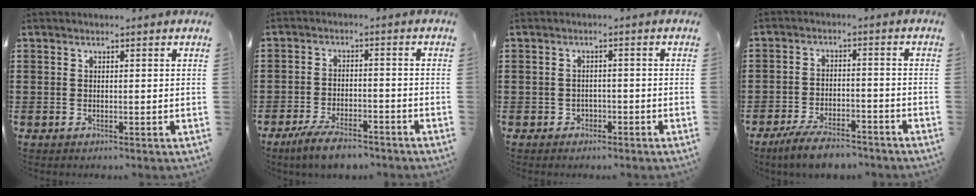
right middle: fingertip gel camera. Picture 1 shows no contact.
{"total": 5.2, "force": [-4.5, 1.0, 2.4], "torque": [-0.053, -0.002, -0.086]}
{"total": 1.3, "force": [-1.0, 0.8, 0.1], "torque": [-0.008, 0.000, -0.024]}
{"total": 5.9, "force": [-5.2, 1.2, 2.4], "torque": [-0.050, 0.003, -0.100]}